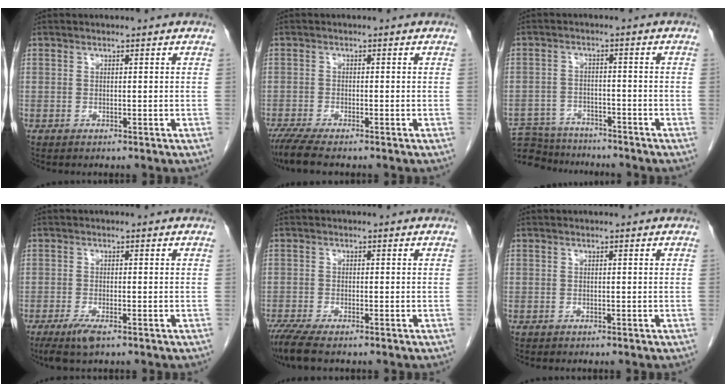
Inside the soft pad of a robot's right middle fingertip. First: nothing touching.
{"total": 5.4, "force": [-4.3, 0.5, 3.2], "torque": [-0.059, -0.015, -0.076]}
{"total": 10.8, "force": [-10.1, 3.2, 2.2], "torque": [-0.043, 0.006, -0.155]}
{"total": 3.6, "force": [-2.3, 0.7, 2.7], "torque": [-0.058, -0.010, -0.040]}
{"total": 5.3, "force": [-4.1, 0.8, 3.3], "torque": [-0.062, -0.015, -0.073]}
{"total": 0.0}